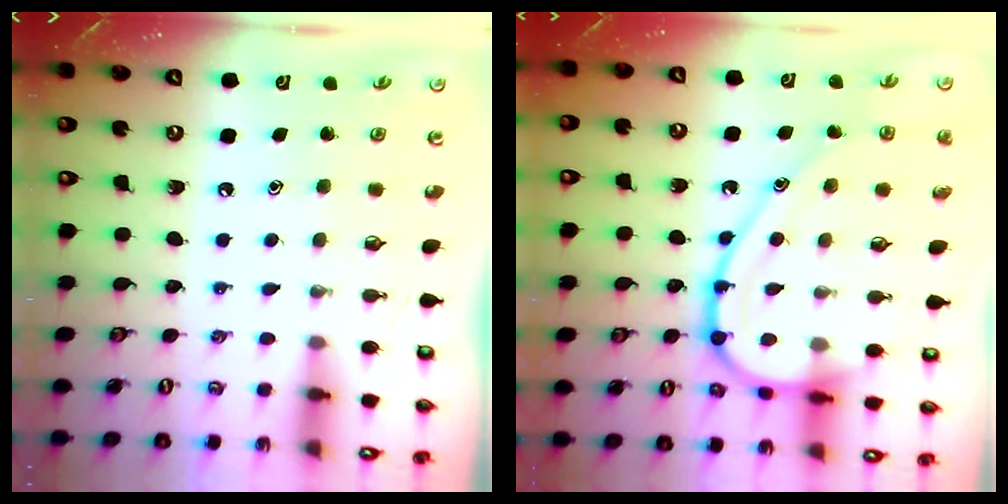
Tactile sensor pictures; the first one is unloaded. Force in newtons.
{"total": 17.9, "press": 17.9, "slide": 1.0}